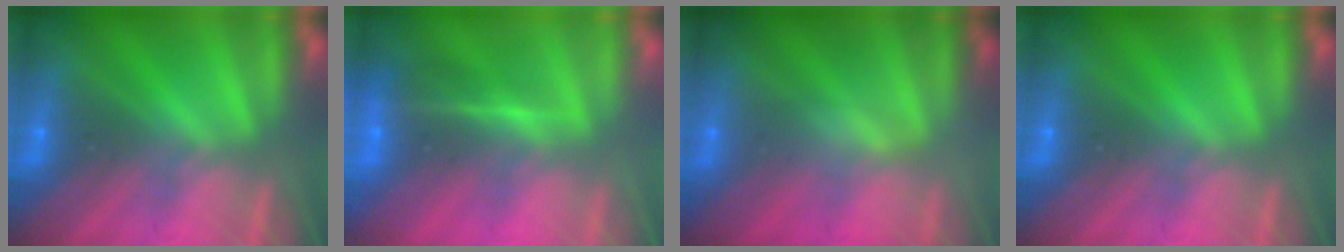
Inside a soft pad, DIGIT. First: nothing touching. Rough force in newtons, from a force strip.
{"total": 1.7}
{"total": 2.1}
{"total": 0.0}